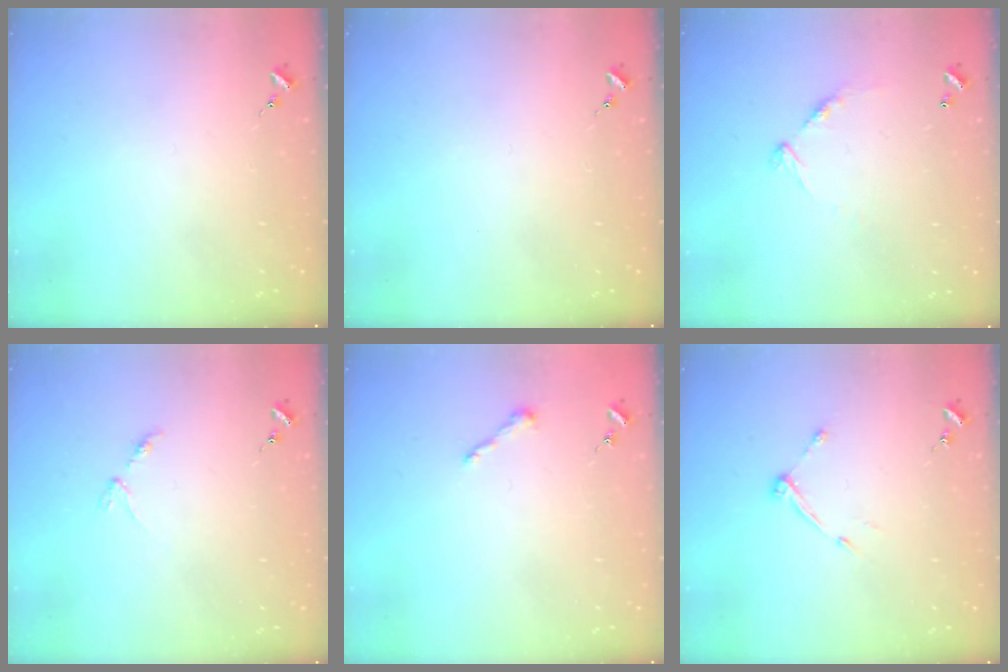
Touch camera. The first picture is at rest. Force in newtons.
{"total": 0.0}
{"total": 8.8, "press": 8.8, "slide": 0.7}
{"total": 2.8, "press": 2.8, "slide": 0.5}
{"total": 3.6, "press": 3.6, "slide": 0.4}
{"total": 5.1, "press": 5.1, "slide": 0.6}